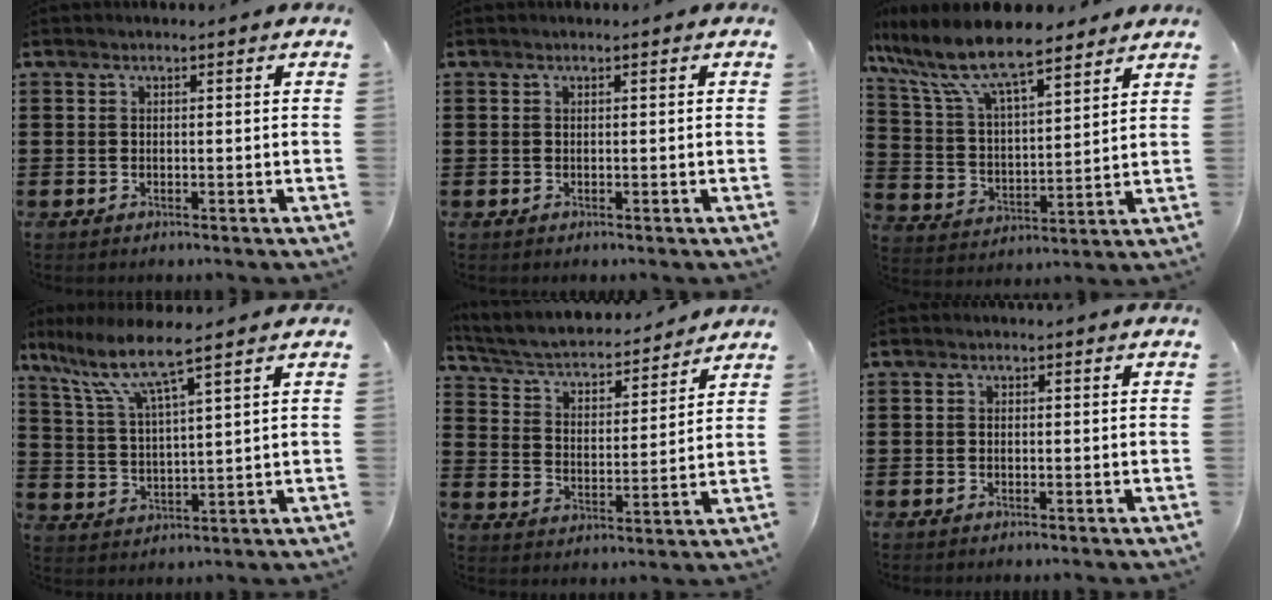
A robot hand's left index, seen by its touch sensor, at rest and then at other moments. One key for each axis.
{"total": 0.0}
{"total": 10.3, "fx": 8.5, "fy": 2.1, "fz": 5.3, "tx": -0.139, "ty": -0.036, "tz": 0.146}
{"total": 7.9, "fx": 5.8, "fy": 0.4, "fz": 5.4, "tx": -0.126, "ty": -0.025, "tz": 0.096}
{"total": 4.1, "fx": 3.8, "fy": 0.8, "fz": 1.5, "tx": -0.050, "ty": -0.030, "tz": 0.056}
{"total": 0.6, "fx": -0.4, "fy": 0.4, "fz": 0.2, "tx": -0.006, "ty": 0.000, "tz": -0.008}